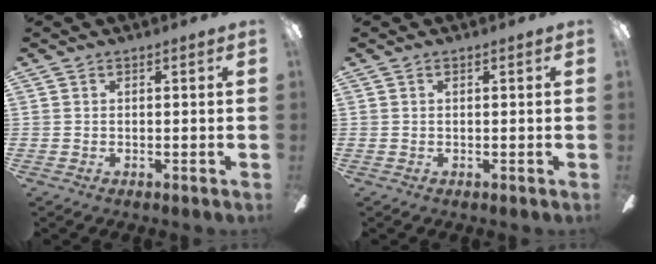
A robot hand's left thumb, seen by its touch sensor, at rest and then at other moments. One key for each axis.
{"total": 0.0}